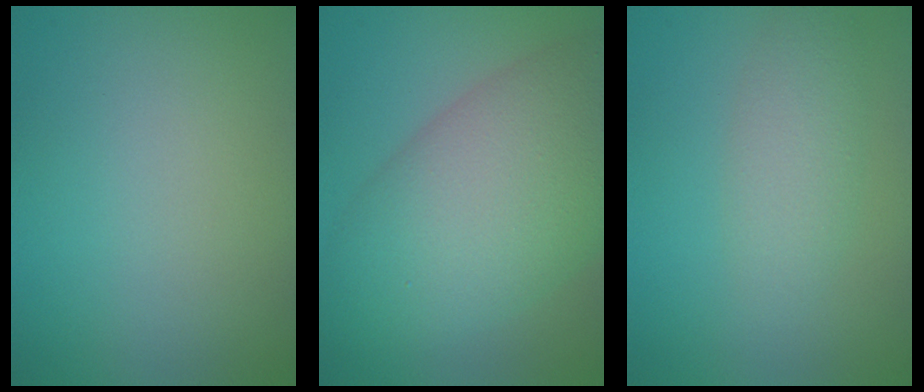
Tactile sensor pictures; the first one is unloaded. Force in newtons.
{"total": 10.6, "press": 10.6, "slide": 0.5}
{"total": 2.6, "press": 2.6, "slide": 0.1}